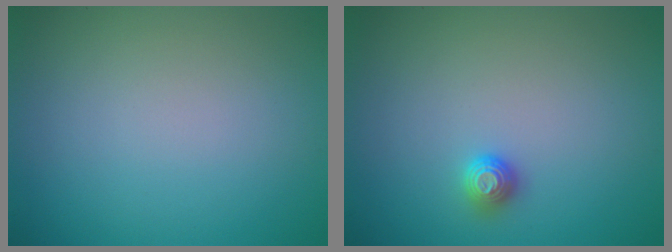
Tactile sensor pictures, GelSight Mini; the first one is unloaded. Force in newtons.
{"total": 1.1, "press": 1.1, "slide": 0.4}